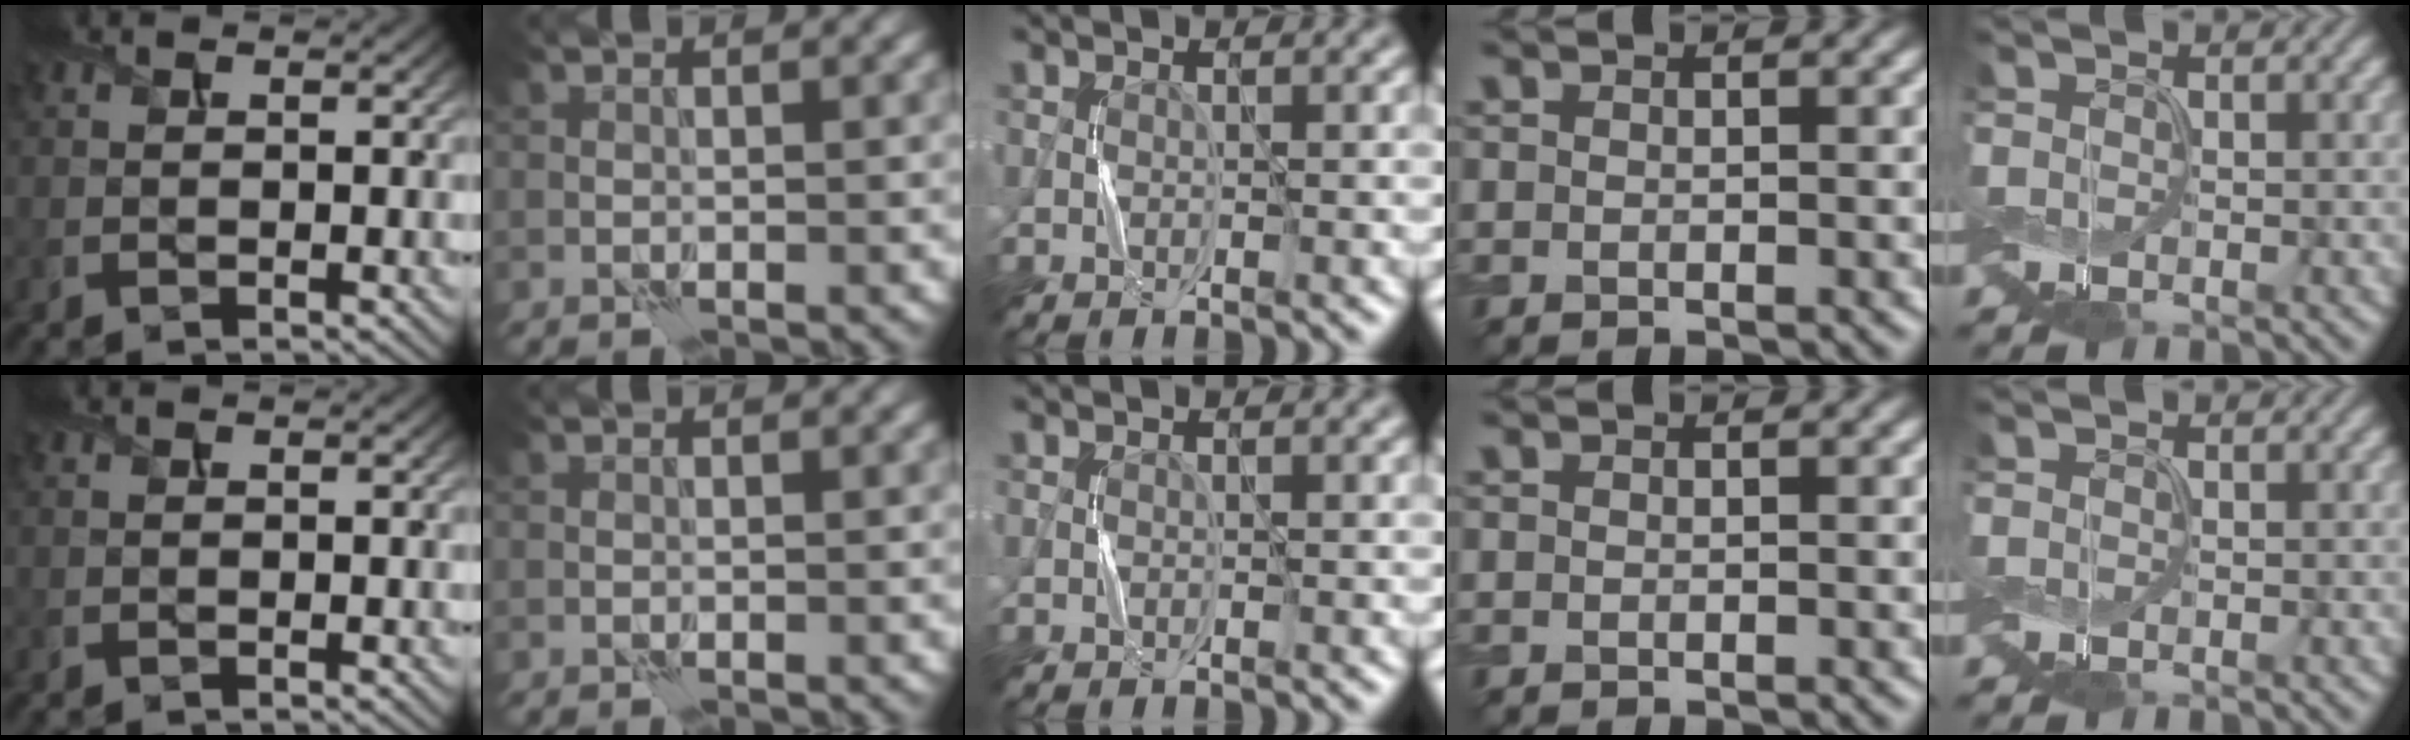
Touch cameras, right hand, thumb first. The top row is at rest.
{}